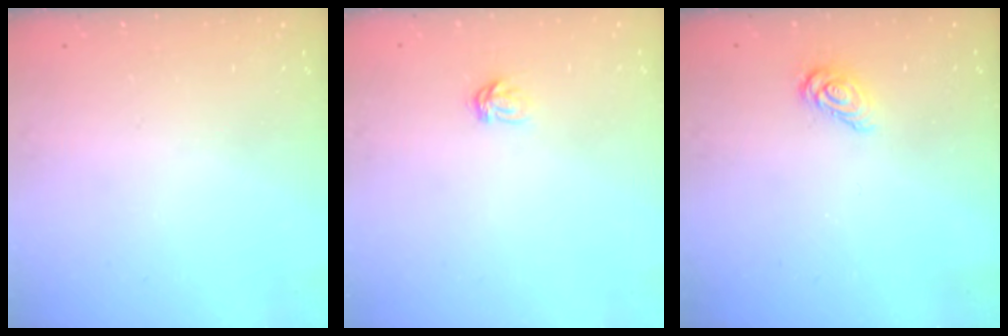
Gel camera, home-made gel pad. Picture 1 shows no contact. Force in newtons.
{"total": 3.7, "press": 3.7, "slide": 0.4}
{"total": 6.5, "press": 6.5, "slide": 0.3}